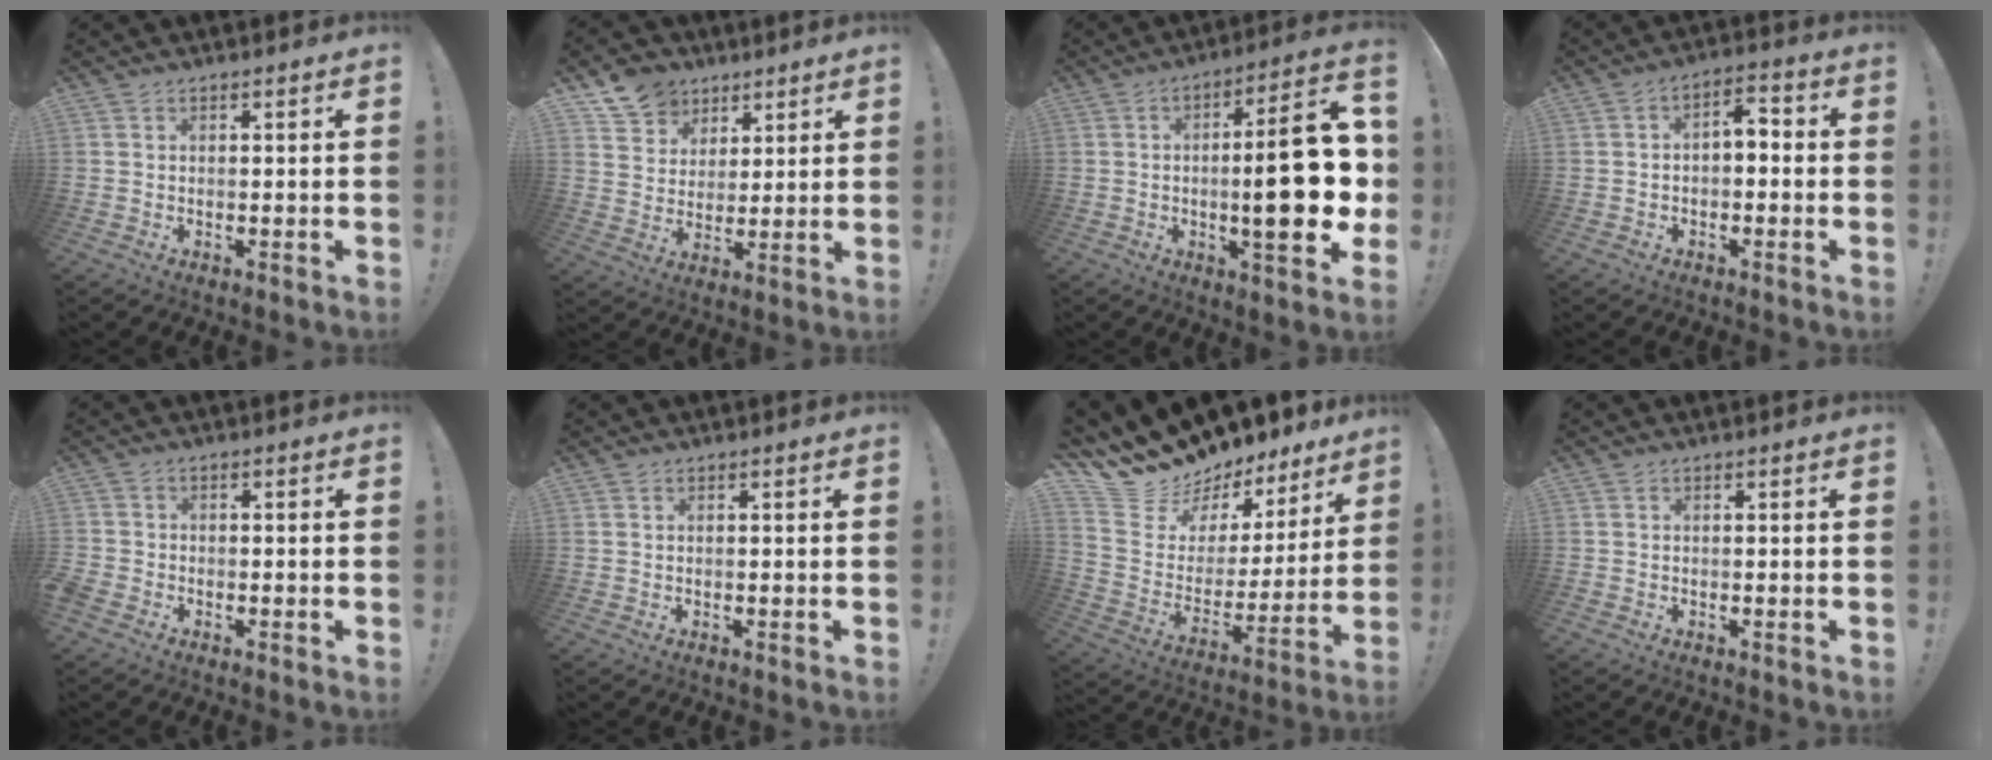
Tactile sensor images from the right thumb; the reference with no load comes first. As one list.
[{"total": 10.9, "force": [7.0, 8.1, 2.2], "torque": [-0.034, -0.048, 0.139]}, {"total": 21.1, "force": [-1.8, 5.0, 20.4], "torque": [-0.286, -0.003, -0.027]}, {"total": 4.7, "force": [-1.8, 2.9, 3.2], "torque": [-0.044, 0.010, -0.036]}, {"total": 2.5, "force": [-1.9, 1.2, 1.0], "torque": [-0.025, 0.007, -0.035]}, {"total": 0.0}, {"total": 14.2, "force": [12.9, 5.6, 1.9], "torque": [-0.054, -0.117, 0.242]}, {"total": 0.0}]